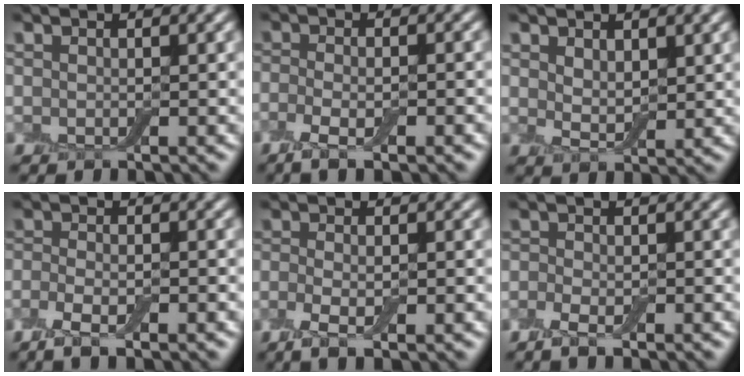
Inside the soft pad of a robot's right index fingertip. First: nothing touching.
{"total": 4.6, "force": [-2.4, 1.6, 3.6], "torque": [-0.060, -0.011, -0.035]}
{"total": 2.3, "force": [1.3, 1.1, 1.5], "torque": [-0.029, -0.006, 0.029]}
{"total": 4.4, "force": [-2.6, 1.7, 3.1], "torque": [-0.053, -0.007, -0.044]}
{"total": 4.2, "force": [-2.0, 1.5, 3.5], "torque": [-0.063, -0.011, -0.027]}
{"total": 2.7, "force": [-1.7, 1.2, 1.7], "torque": [-0.027, 0.002, -0.037]}